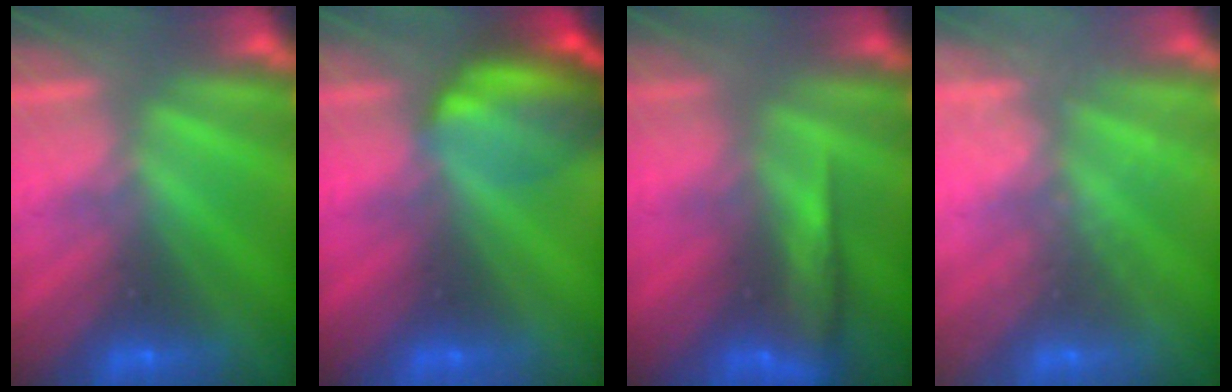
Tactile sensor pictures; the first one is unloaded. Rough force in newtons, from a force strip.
{"total": 10.8}
{"total": 9.3}
{"total": 2.0}